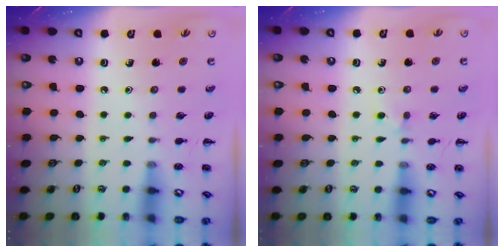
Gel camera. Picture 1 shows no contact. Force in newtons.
{"total": 4.2, "press": 4.0, "slide": 1.3}